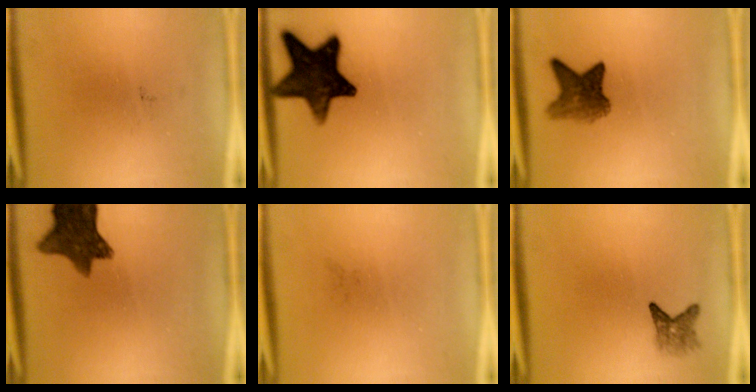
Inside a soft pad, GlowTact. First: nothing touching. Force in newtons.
{"total": 14.9}
{"total": 5.6}
{"total": 10.8}
{"total": 0.0}
{"total": 2.4}